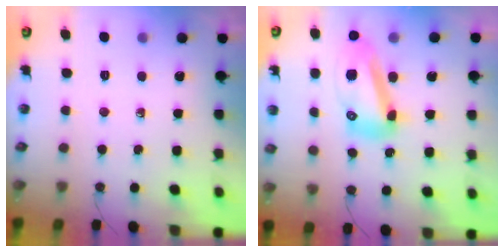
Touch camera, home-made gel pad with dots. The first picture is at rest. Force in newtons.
{"total": 13.1, "press": 13.0, "slide": 1.5}